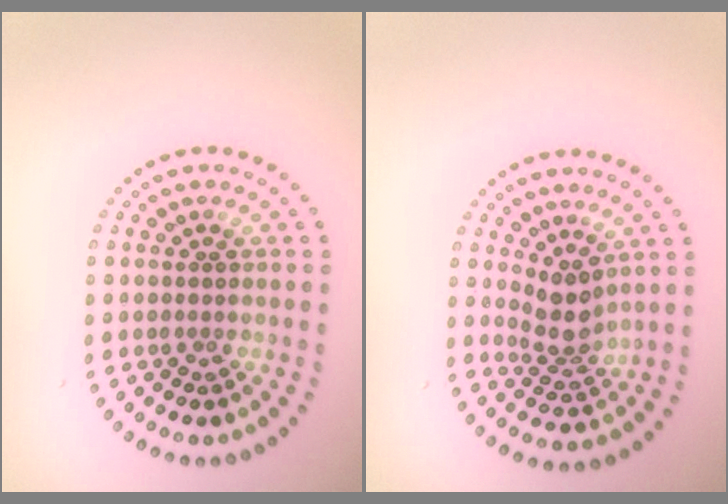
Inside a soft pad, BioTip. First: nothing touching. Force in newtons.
{"total": 2.9, "press": 2.2, "slide": 1.8}